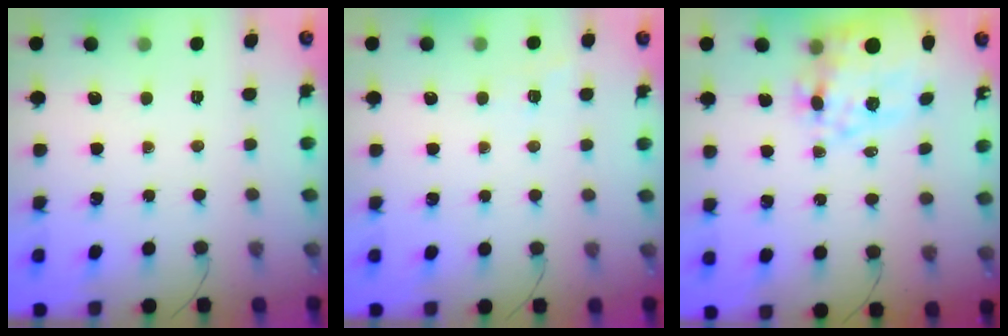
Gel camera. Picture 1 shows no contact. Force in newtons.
{"total": 3.7, "press": 3.3, "slide": 1.7}
{"total": 10.7, "press": 9.8, "slide": 4.3}